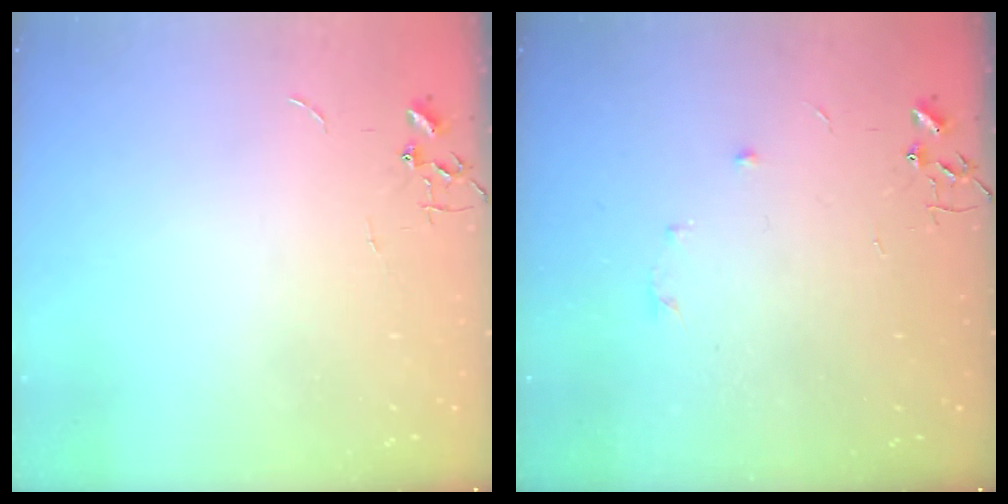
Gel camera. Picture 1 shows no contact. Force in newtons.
{"total": 5.2, "press": 5.2, "slide": 0.6}